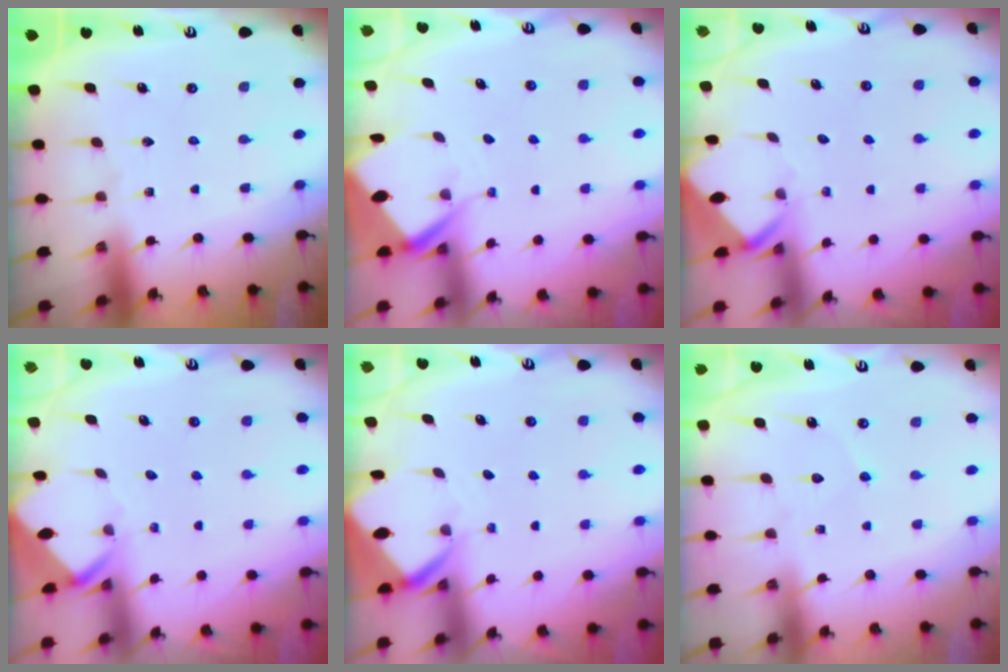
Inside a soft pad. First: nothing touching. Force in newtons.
{"total": 5.5, "press": 5.5, "slide": 0.4}
{"total": 3.7, "press": 3.7, "slide": 0.2}
{"total": 3.7, "press": 3.7, "slide": 0.2}
{"total": 3.7, "press": 3.7, "slide": 0.2}
{"total": 3.3, "press": 3.3, "slide": 0.4}